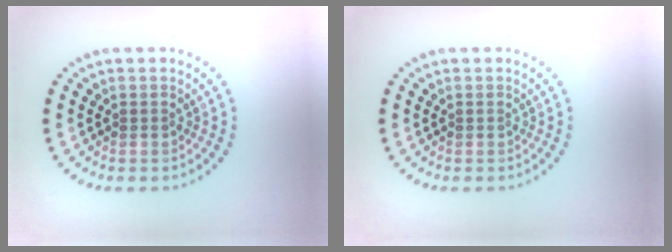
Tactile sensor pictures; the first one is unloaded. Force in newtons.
{"total": 0.0}